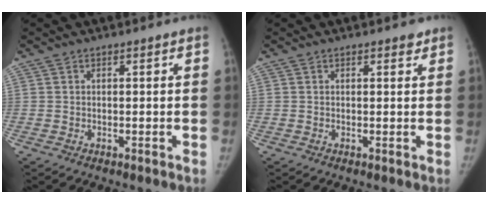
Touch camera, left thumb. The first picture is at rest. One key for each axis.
{"total": 1.1, "fx": 0.8, "fy": 0.5, "fz": 0.5, "tx": -0.001, "ty": -0.004, "tz": 0.007}